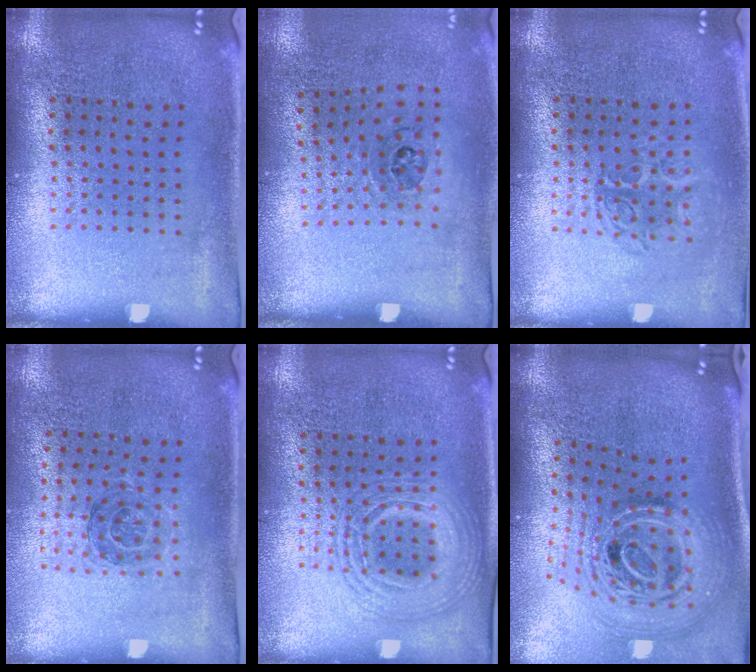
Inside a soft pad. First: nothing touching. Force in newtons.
{"total": 1.1, "press": 0.7, "slide": 0.8}
{"total": 1.2, "press": 1.1, "slide": 0.6}
{"total": 1.0, "press": 1.0, "slide": 0.1}
{"total": 2.6, "press": 2.6, "slide": 0.2}
{"total": 2.7, "press": 1.9, "slide": 2.0}